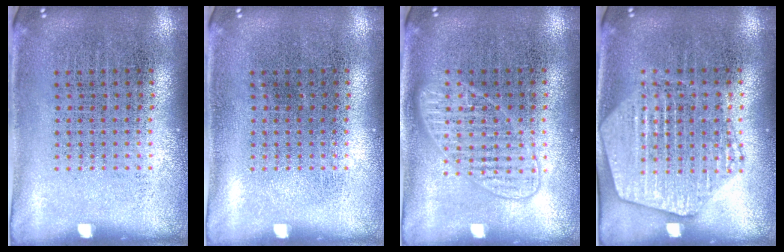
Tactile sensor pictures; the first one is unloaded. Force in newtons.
{"total": 0.0}
{"total": 2.5, "press": 2.4, "slide": 0.4}
{"total": 1.9, "press": 1.9, "slide": 0.3}